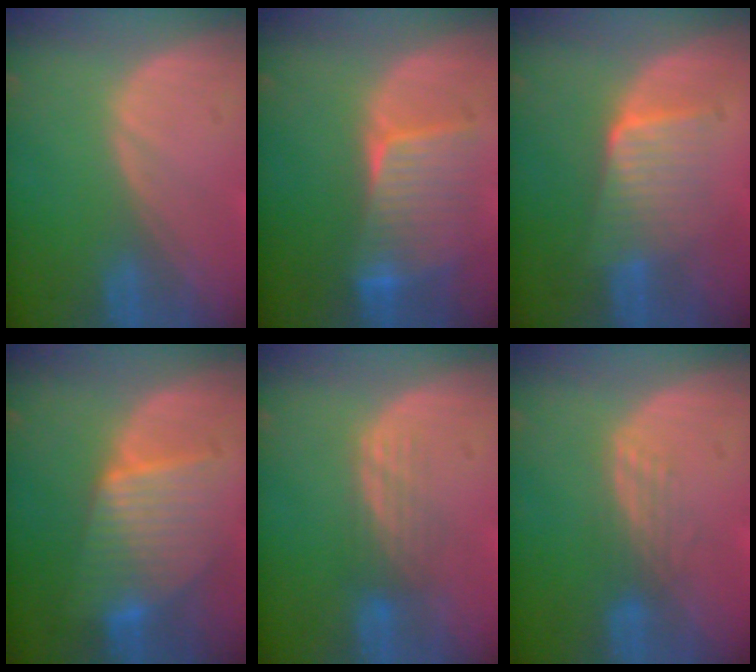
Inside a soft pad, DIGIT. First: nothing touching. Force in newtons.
{"total": 6.8, "press": 6.8, "slide": 0.5}
{"total": 6.3, "press": 5.6, "slide": 2.8}
{"total": 7.6, "press": 7.6, "slide": 0.2}
{"total": 3.5, "press": 3.1, "slide": 1.6}
{"total": 3.1, "press": 2.6, "slide": 1.7}